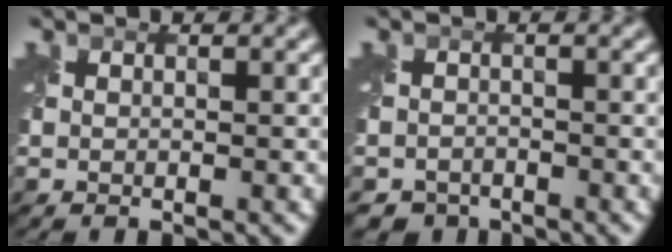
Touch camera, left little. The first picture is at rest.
{"total": 2.1, "force": [-1.9, 1.0, 0.0], "torque": [0.007, -0.009, -0.037]}